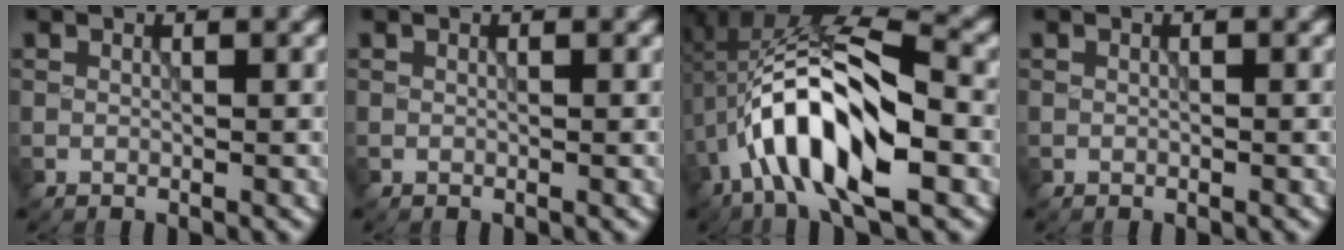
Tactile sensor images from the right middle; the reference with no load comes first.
{"total": 0.0}
{"total": 11.3, "force": [-3.1, 4.3, 10.0], "torque": [-0.184, 0.017, -0.060]}
{"total": 0.0}